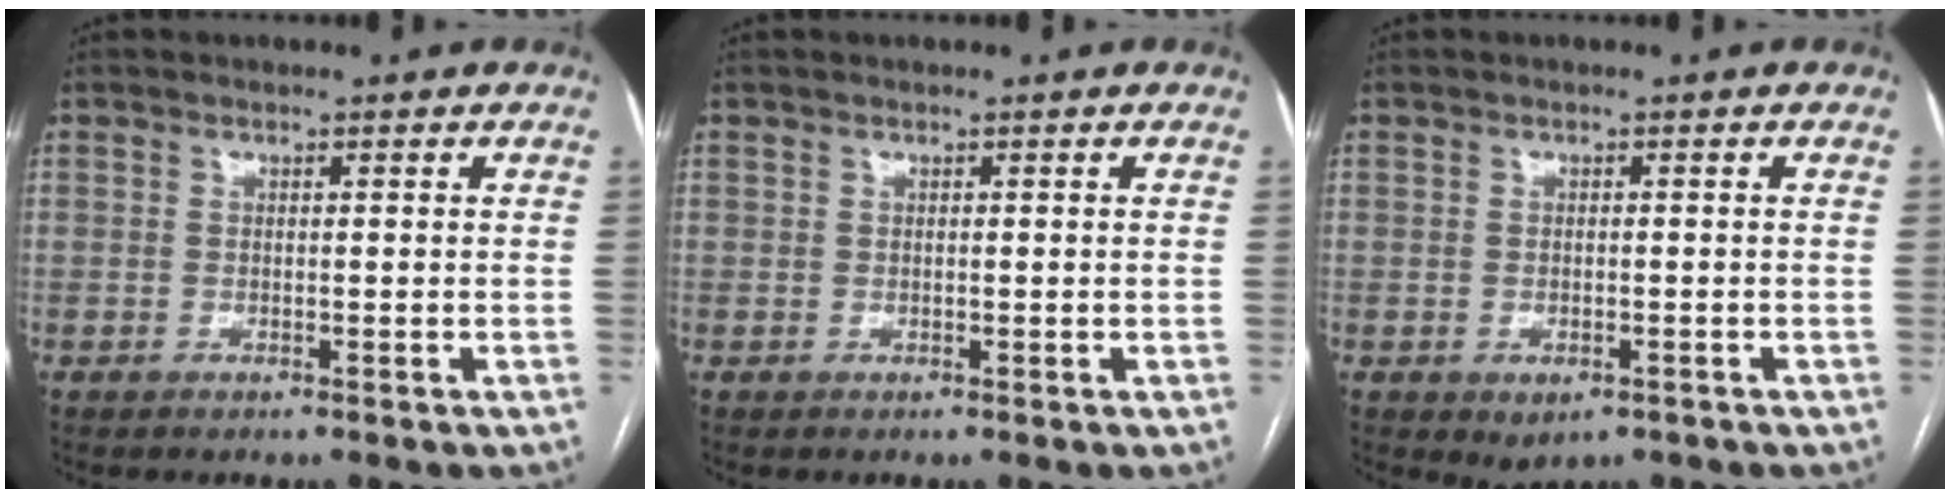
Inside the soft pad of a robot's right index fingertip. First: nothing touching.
{"total": 0.0}
{"total": 3.4, "force": [-1.9, 2.2, 1.7], "torque": [-0.020, -0.003, -0.016]}